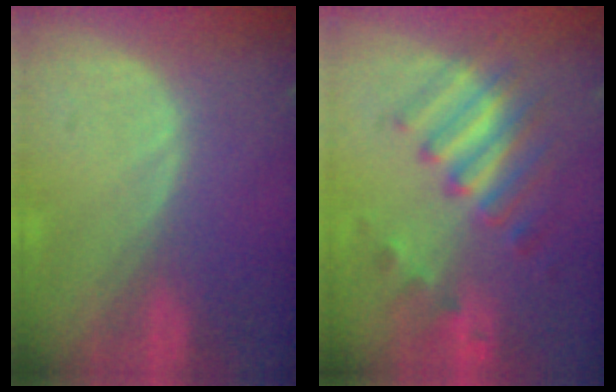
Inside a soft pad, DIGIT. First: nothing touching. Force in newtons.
{"total": 7.6, "press": 7.5, "slide": 1.0}